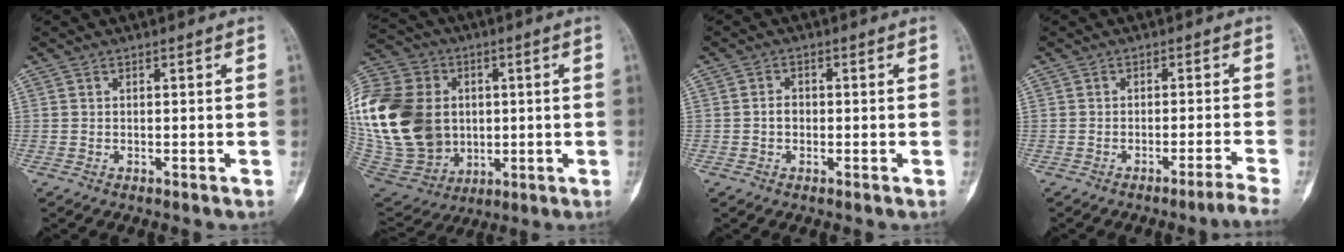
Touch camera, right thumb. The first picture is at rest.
{"total": 33.0, "force": [2.6, 25.5, 20.8], "torque": [-0.478, 0.029, 0.068]}
{"total": 2.1, "force": [-0.3, 1.7, 1.2], "torque": [-0.012, 0.008, -0.007]}
{"total": 4.1, "force": [-3.3, -1.6, 1.9], "torque": [-0.044, 0.018, -0.047]}